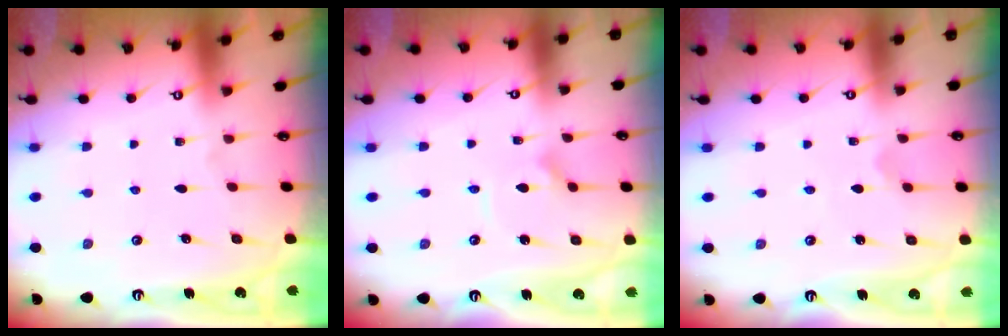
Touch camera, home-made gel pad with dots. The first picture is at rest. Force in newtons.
{"total": 3.0, "press": 3.0, "slide": 0.3}
{"total": 1.8, "press": 1.8, "slide": 0.2}